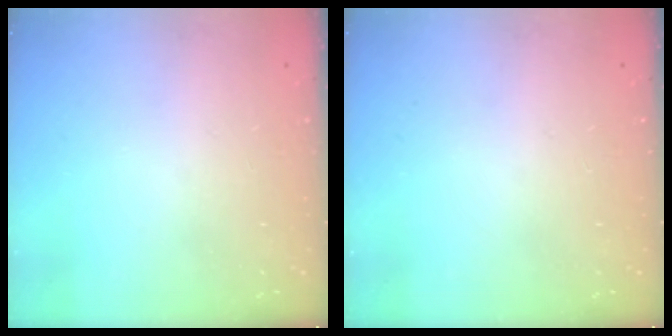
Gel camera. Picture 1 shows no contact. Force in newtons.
{"total": 0.0}